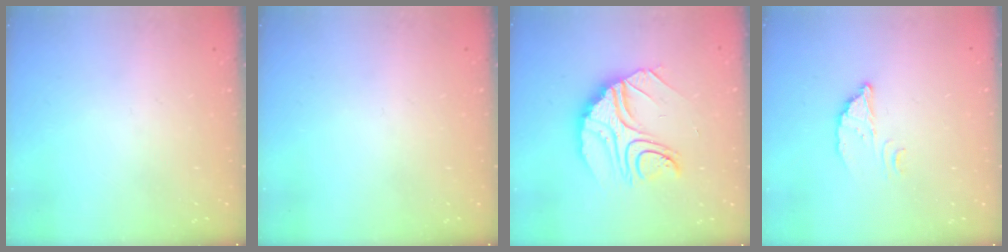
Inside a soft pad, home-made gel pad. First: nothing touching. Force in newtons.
{"total": 0.0}
{"total": 13.7, "press": 13.6, "slide": 1.3}
{"total": 3.3, "press": 3.2, "slide": 0.3}